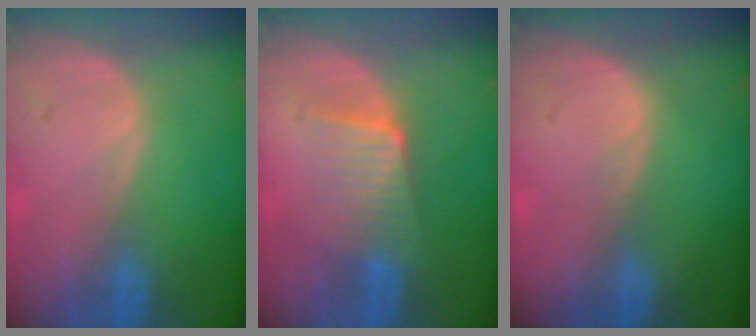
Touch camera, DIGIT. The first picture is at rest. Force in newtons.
{"total": 5.8, "press": 5.4, "slide": 2.1}
{"total": 0.8, "press": 0.5, "slide": 0.7}